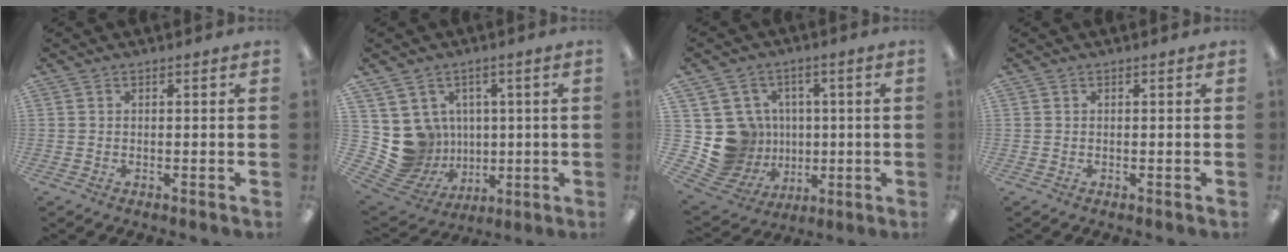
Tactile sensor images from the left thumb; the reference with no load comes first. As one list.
[{"total": 10.5, "force": [1.2, 10.2, 2.0], "torque": [-0.075, -0.021, 0.038]}, {"total": 13.8, "force": [0.4, 13.4, 3.5], "torque": [-0.095, -0.007, 0.039]}, {"total": 0.0}]